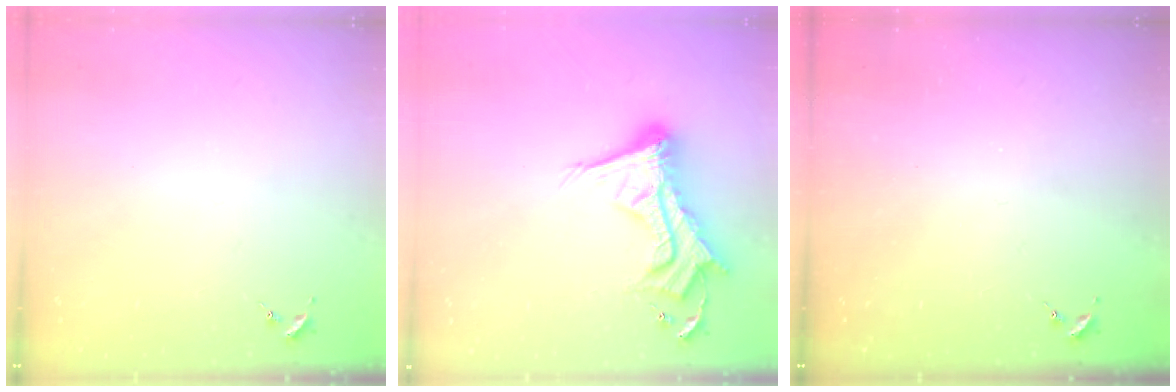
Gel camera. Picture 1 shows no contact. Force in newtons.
{"total": 15.4, "press": 15.3, "slide": 1.3}
{"total": 0.0}